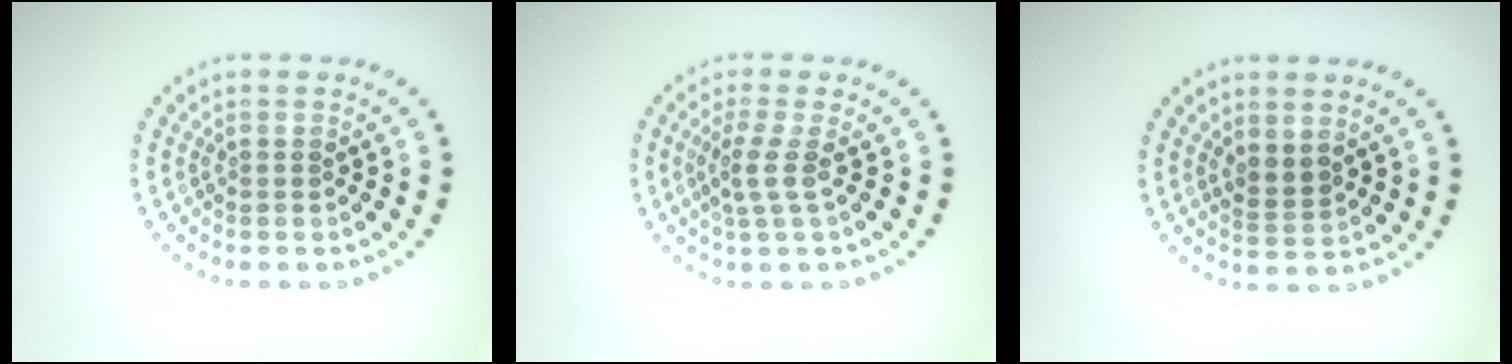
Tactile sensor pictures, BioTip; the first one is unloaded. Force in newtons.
{"total": 2.1, "press": 1.5, "slide": 1.5}
{"total": 1.6, "press": 1.3, "slide": 0.9}